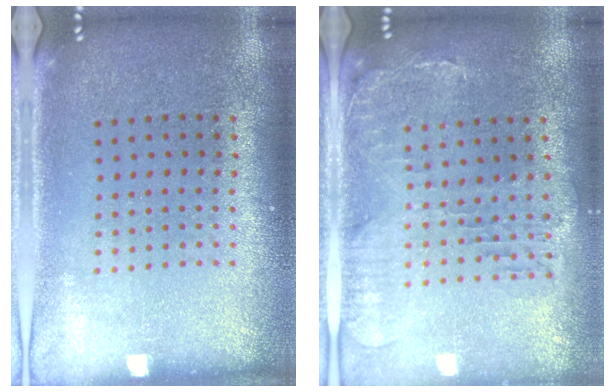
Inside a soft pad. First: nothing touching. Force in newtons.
{"total": 0.7, "press": 0.6, "slide": 0.2}